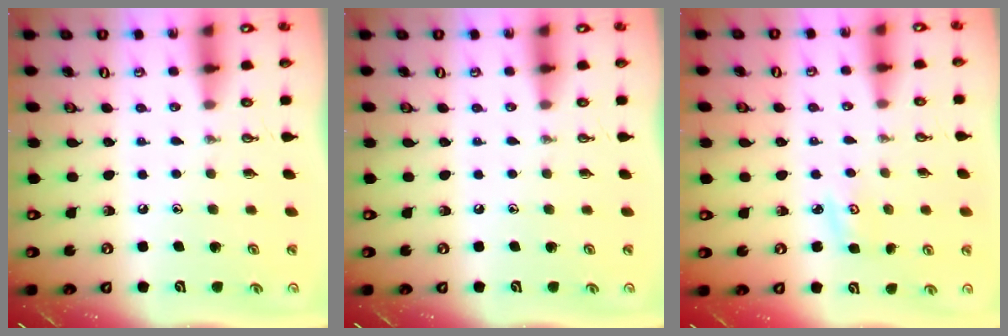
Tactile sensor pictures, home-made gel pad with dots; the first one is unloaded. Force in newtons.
{"total": 0.0}
{"total": 3.5, "press": 3.4, "slide": 0.4}